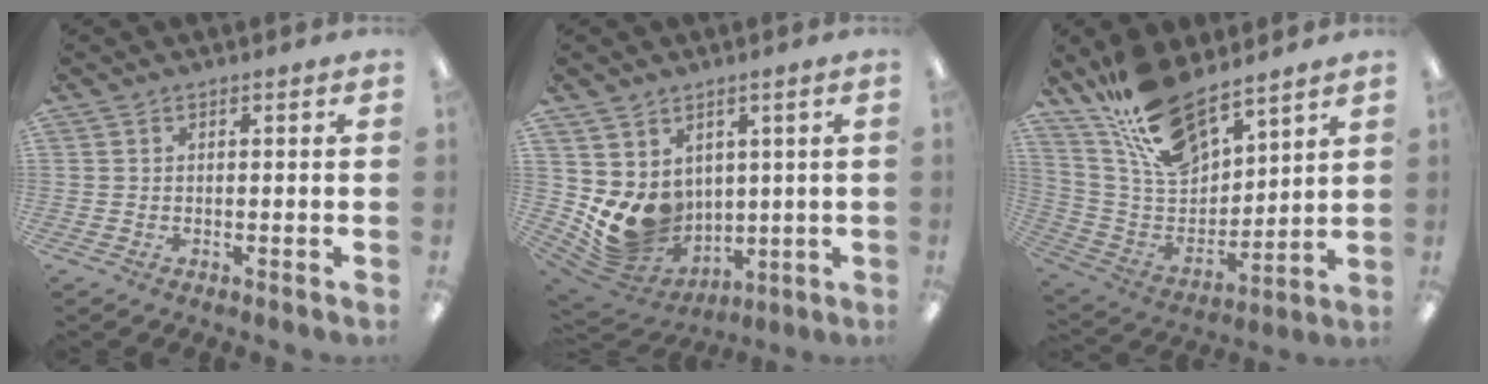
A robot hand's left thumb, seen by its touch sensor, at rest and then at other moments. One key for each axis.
{"total": 10.6, "fx": 0.6, "fy": 9.5, "fz": 4.8, "tx": -0.092, "ty": -0.031, "tz": 0.022}
{"total": 17.7, "fx": 14.0, "fy": 7.1, "fz": 8.3, "tx": -0.178, "ty": -0.077, "tz": 0.256}